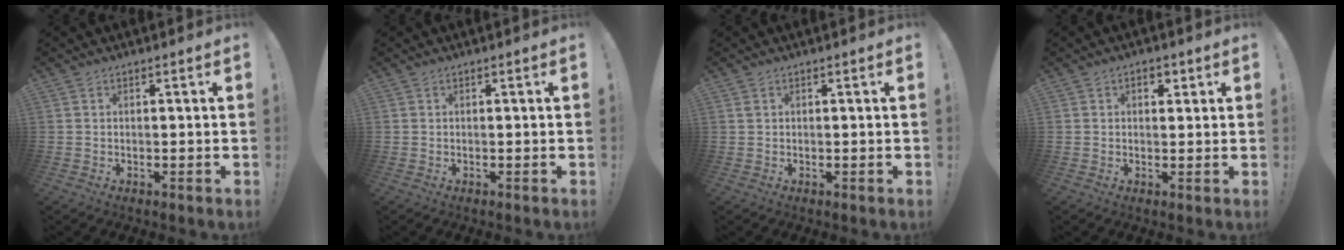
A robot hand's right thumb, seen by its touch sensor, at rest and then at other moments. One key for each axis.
{"total": 0.0}
{"total": 0.7, "fx": 0.4, "fy": 0.4, "fz": 0.4, "tx": -0.014, "ty": 0.004, "tz": 0.009}
{"total": 2.9, "fx": 1.1, "fy": 2.1, "fz": 1.7, "tx": -0.020, "ty": 0.002, "tz": 0.017}